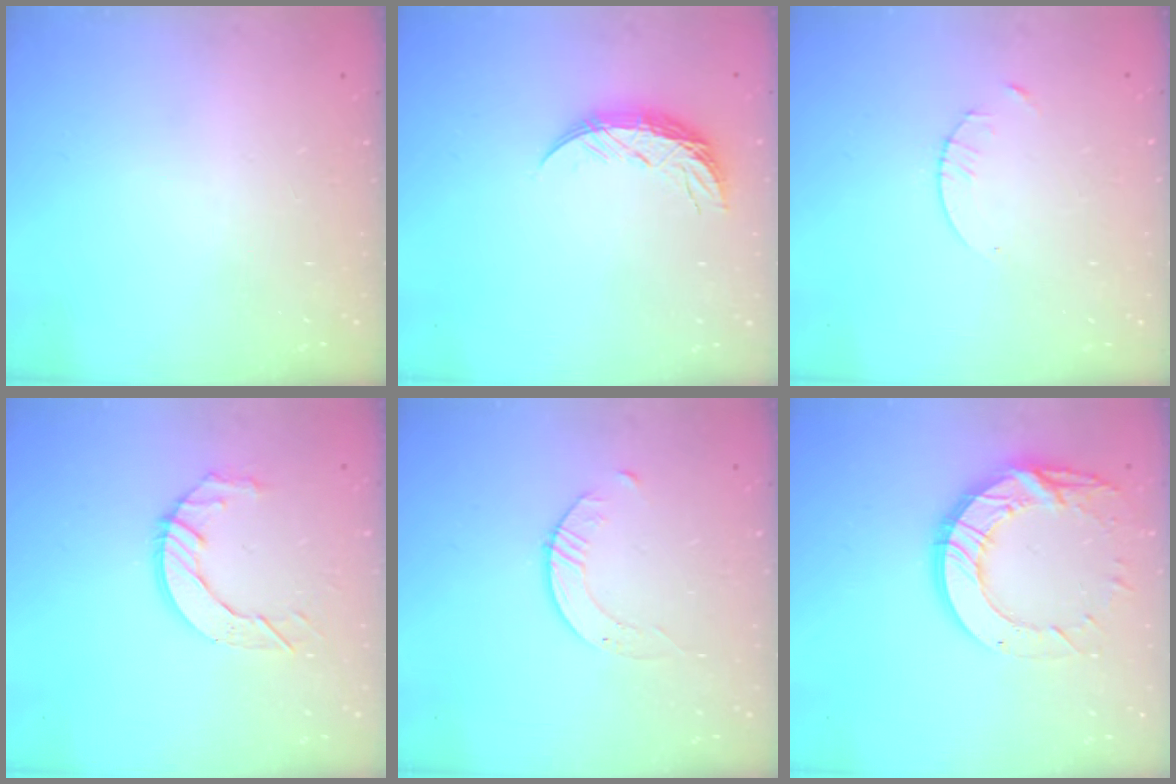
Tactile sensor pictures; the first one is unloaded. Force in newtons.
{"total": 8.2, "press": 8.2, "slide": 0.8}
{"total": 1.3, "press": 1.3, "slide": 0.2}
{"total": 8.1, "press": 8.0, "slide": 0.4}
{"total": 2.8, "press": 2.8, "slide": 0.3}
{"total": 15.8, "press": 15.8, "slide": 1.1}